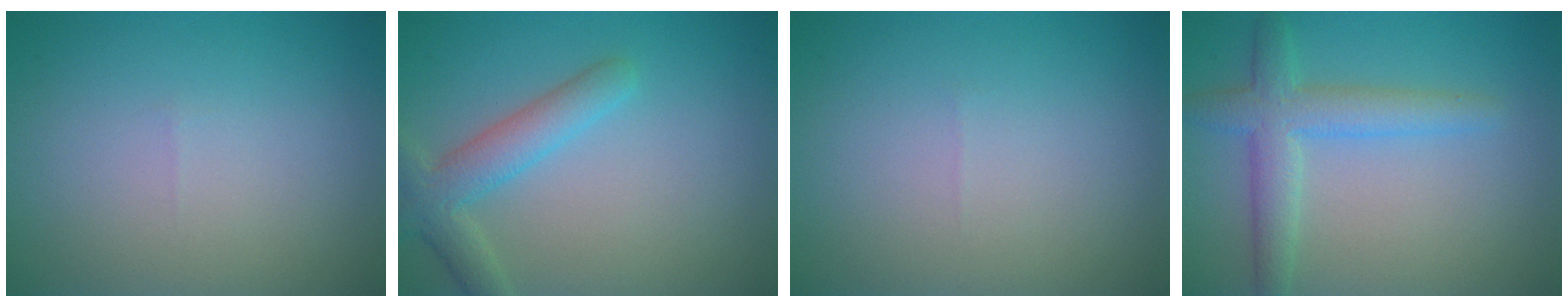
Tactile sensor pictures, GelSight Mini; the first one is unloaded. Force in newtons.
{"total": 3.8, "press": 3.8, "slide": 0.3}
{"total": 0.0}
{"total": 4.0, "press": 4.0, "slide": 0.1}